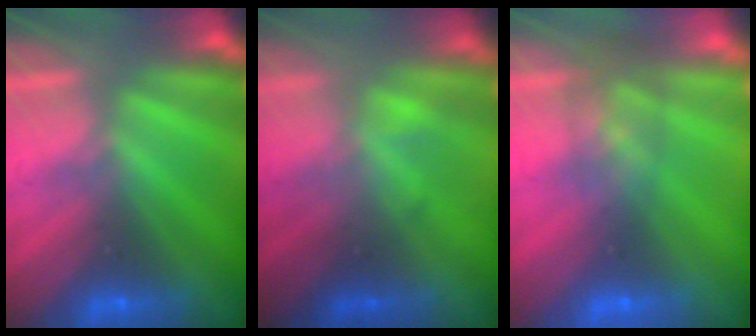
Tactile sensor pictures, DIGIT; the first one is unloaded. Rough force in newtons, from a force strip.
{"total": 1.5}
{"total": 7.1}